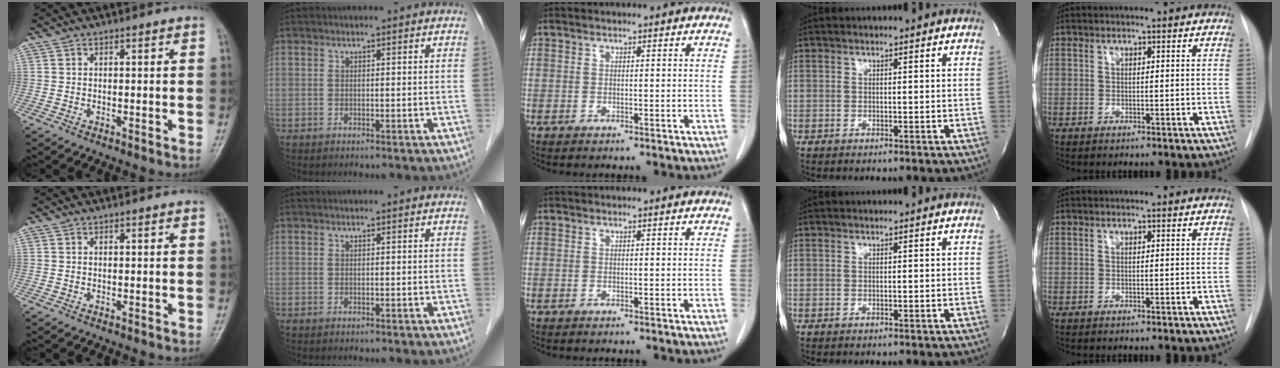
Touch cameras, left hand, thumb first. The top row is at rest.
{}